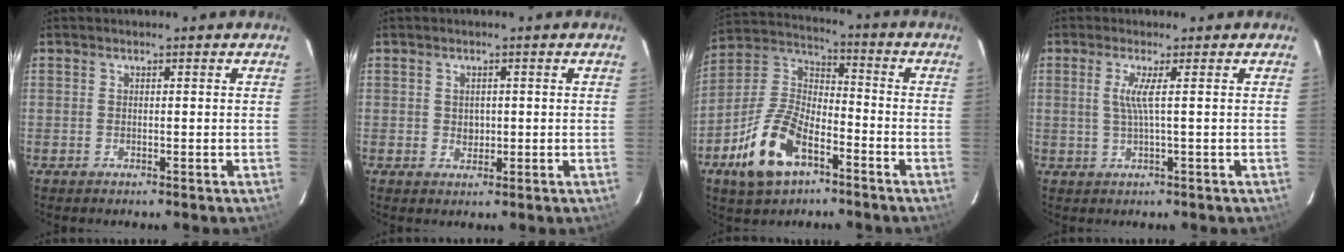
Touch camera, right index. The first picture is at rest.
{"total": 1.9, "force": [0.1, 1.7, 0.8], "torque": [-0.011, 0.003, 0.003]}
{"total": 15.3, "force": [-7.8, 8.0, 10.4], "torque": [-0.227, 0.010, -0.143]}
{"total": 3.0, "force": [0.5, -0.8, 2.8], "torque": [-0.051, -0.001, 0.012]}